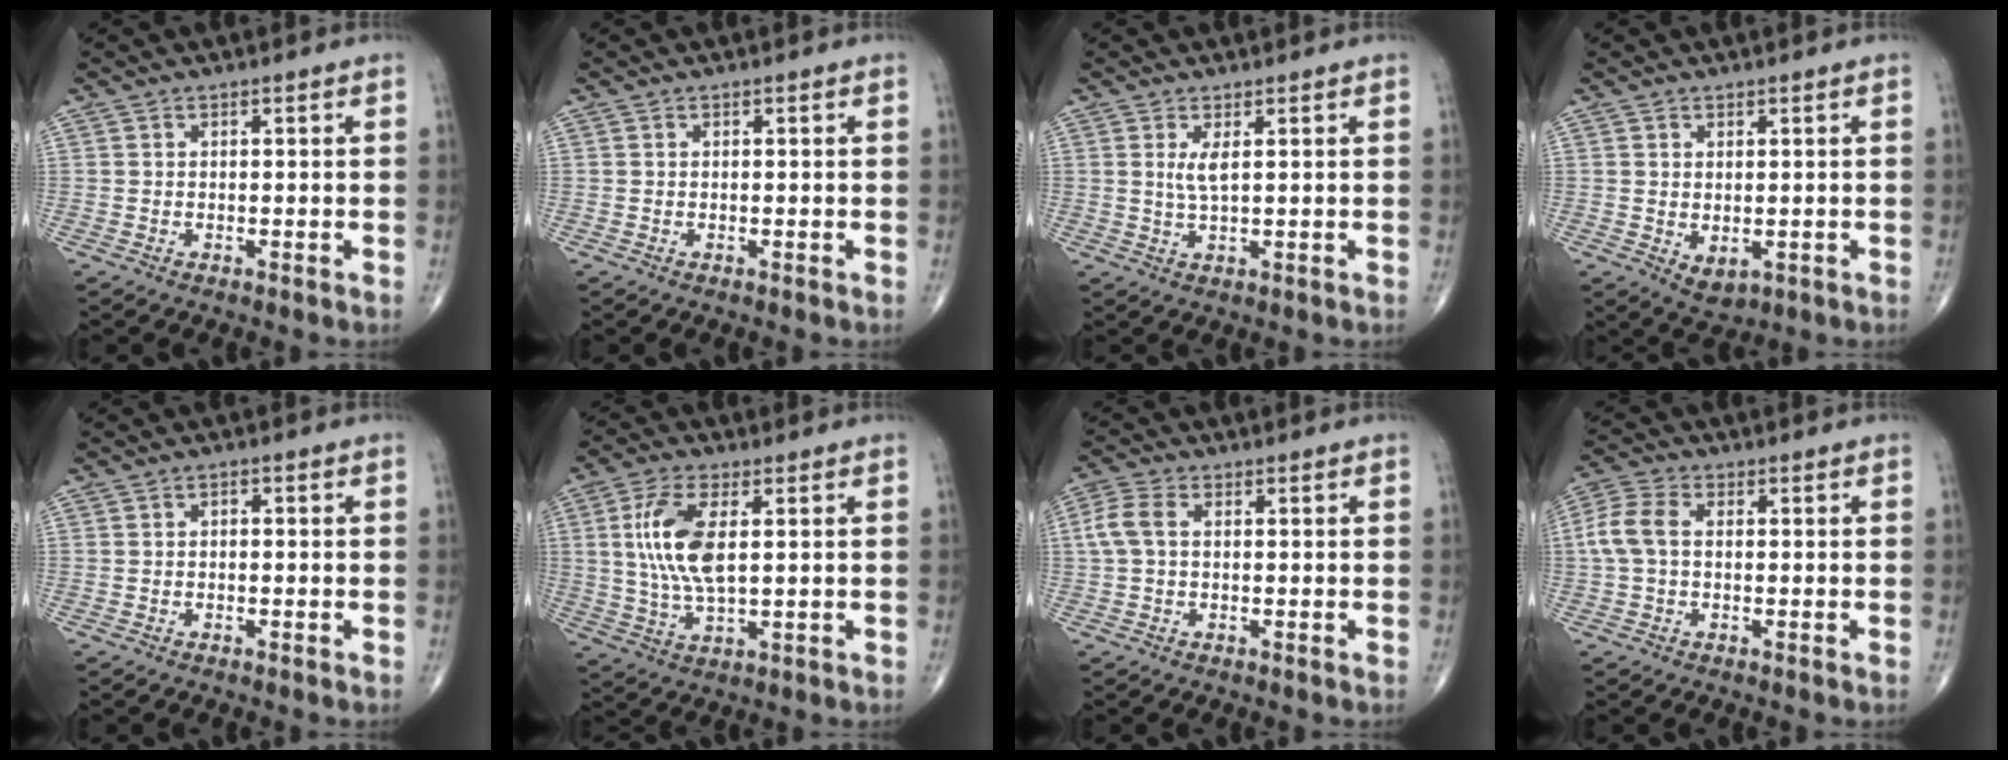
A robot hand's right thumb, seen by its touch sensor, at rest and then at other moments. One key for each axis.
{"total": 0.0}
{"total": 2.6, "fx": 0.8, "fy": 0.5, "fz": 2.4, "tx": -0.055, "ty": -0.010, "tz": 0.021}
{"total": 3.4, "fx": -0.4, "fy": 2.3, "fz": 2.5, "tx": -0.033, "ty": -0.005, "tz": 0.008}
{"total": 0.8, "fx": -0.2, "fy": 0.6, "fz": 0.6, "tx": -0.004, "ty": 0.005, "tz": -0.007}
{"total": 11.0, "fx": 2.0, "fy": 4.6, "fz": 9.8, "tx": -0.211, "ty": -0.004, "tz": 0.043}
{"total": 4.7, "fx": 0.5, "fy": 2.8, "fz": 3.7, "tx": -0.098, "ty": 0.014, "tz": 0.005}
{"total": 6.3, "fx": 0.2, "fy": 4.0, "fz": 4.8, "tx": -0.118, "ty": 0.019, "tz": -0.001}